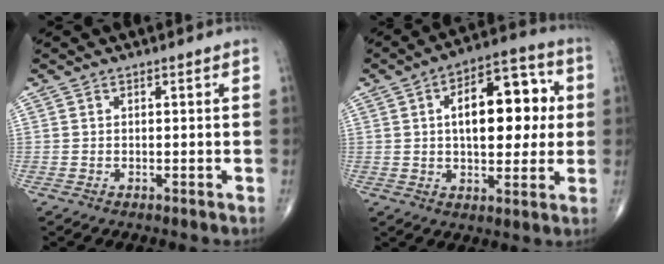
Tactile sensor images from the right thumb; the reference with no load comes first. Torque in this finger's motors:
{"motor_torque": [0.71, 3.75, 1.35, 0.22, 0.42]}